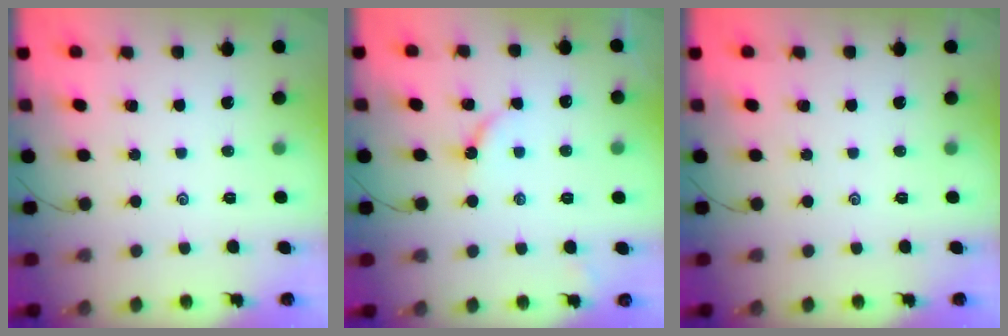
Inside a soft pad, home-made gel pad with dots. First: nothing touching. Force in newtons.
{"total": 4.0, "press": 4.0, "slide": 0.5}
{"total": 0.0}